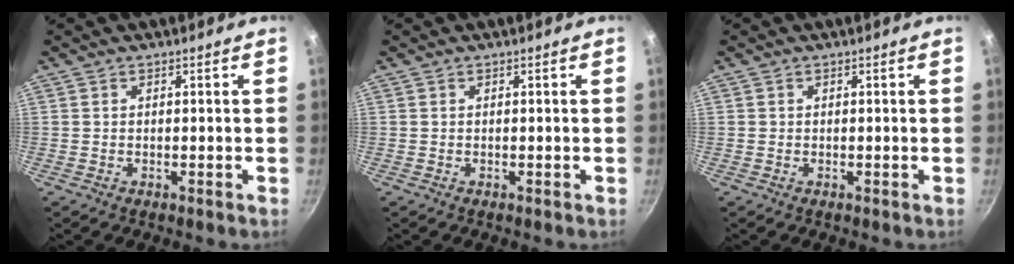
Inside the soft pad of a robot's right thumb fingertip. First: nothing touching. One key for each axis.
{"total": 0.0}
{"total": 0.0}